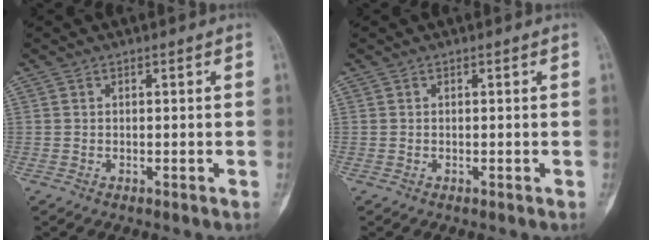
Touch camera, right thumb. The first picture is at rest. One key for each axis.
{"total": 0.0}